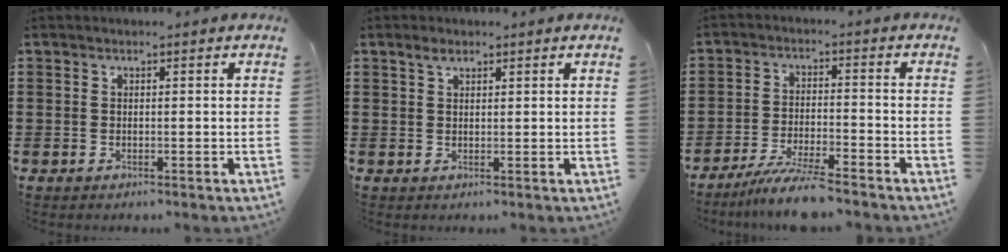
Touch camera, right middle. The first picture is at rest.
{"total": 1.8, "force": [1.4, 0.7, 0.9], "torque": [-0.020, 0.002, 0.027]}
{"total": 6.6, "force": [-5.7, 0.0, 3.1], "torque": [-0.067, -0.017, -0.109]}